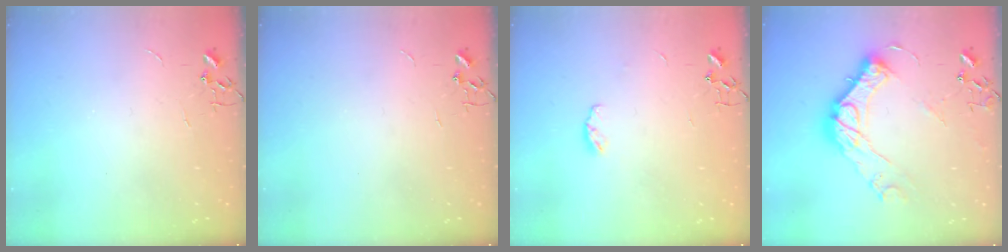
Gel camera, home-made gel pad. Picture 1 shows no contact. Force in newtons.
{"total": 0.0}
{"total": 4.7, "press": 4.6, "slide": 0.6}
{"total": 17.5, "press": 17.4, "slide": 1.4}